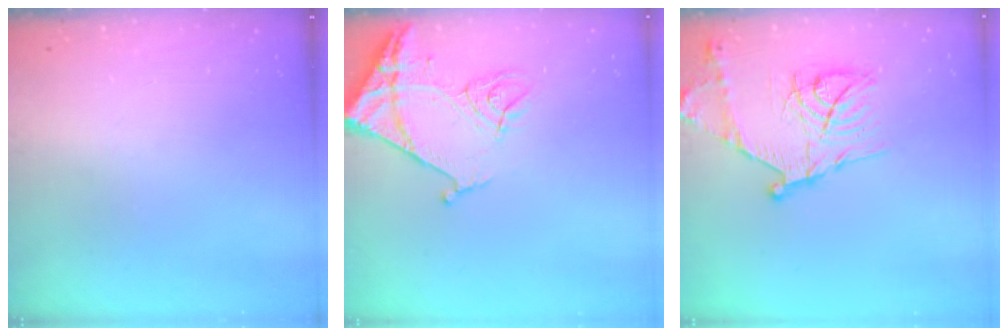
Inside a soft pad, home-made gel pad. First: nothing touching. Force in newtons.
{"total": 11.7, "press": 11.6, "slide": 1.2}
{"total": 17.5, "press": 17.5, "slide": 1.2}